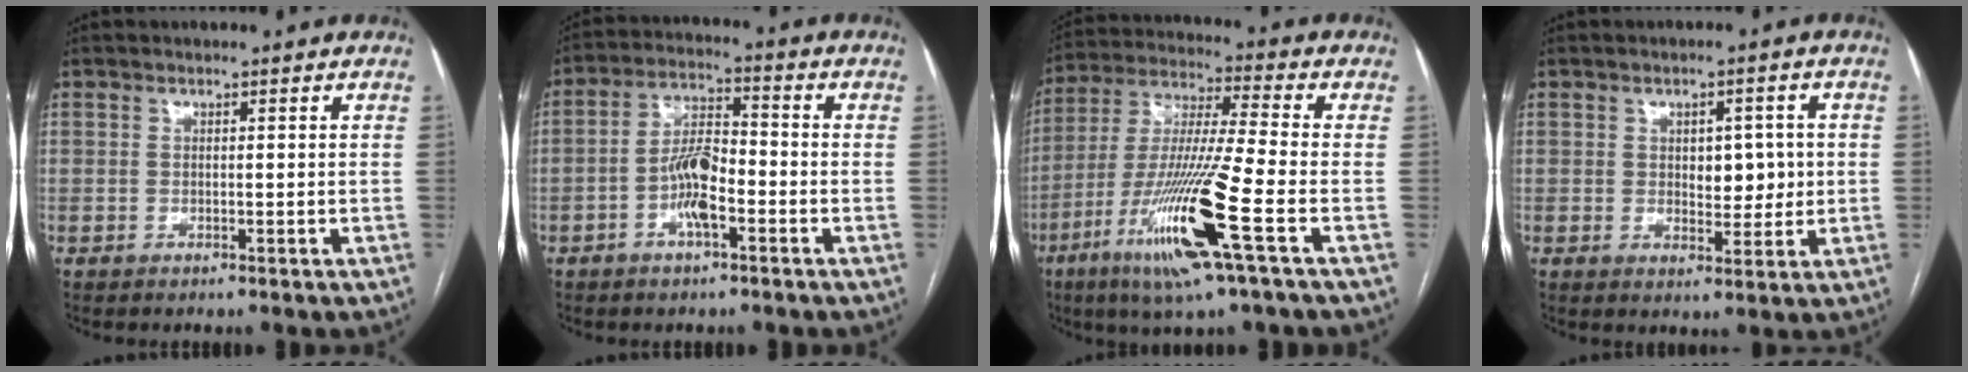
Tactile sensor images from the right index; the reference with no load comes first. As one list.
[{"total": 7.1, "force": [-2.6, 2.1, 6.3], "torque": [-0.128, 0.014, -0.049]}, {"total": 17.1, "force": [-7.1, -0.4, 15.5], "torque": [-0.325, -0.026, -0.134]}, {"total": 5.3, "force": [0.5, 2.8, 4.5], "torque": [-0.054, 0.003, 0.013]}]